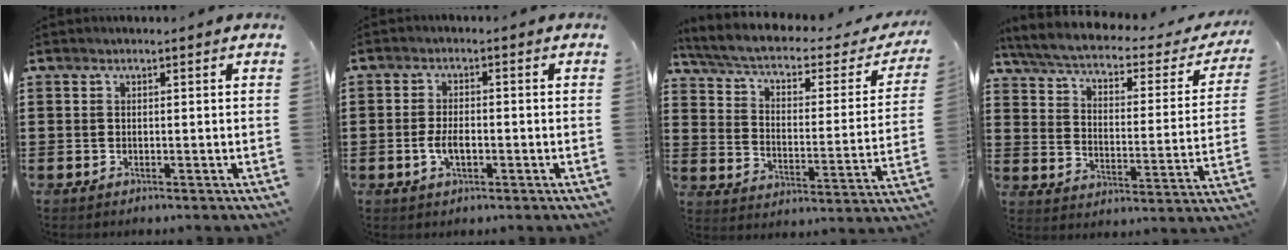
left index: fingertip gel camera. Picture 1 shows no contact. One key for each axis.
{"total": 3.8, "fx": -1.0, "fy": 1.7, "fz": 3.2, "tx": -0.073, "ty": 0.001, "tz": -0.021}
{"total": 4.1, "fx": 2.9, "fy": 1.1, "fz": 2.7, "tx": -0.069, "ty": -0.028, "tz": 0.041}
{"total": 3.7, "fx": 2.8, "fy": 0.6, "fz": 2.3, "tx": -0.061, "ty": -0.028, "tz": 0.040}